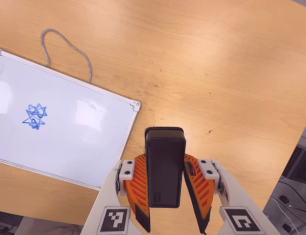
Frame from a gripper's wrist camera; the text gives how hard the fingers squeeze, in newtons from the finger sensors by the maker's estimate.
{"total": 5.7, "left": 4.7, "right": 6.8}